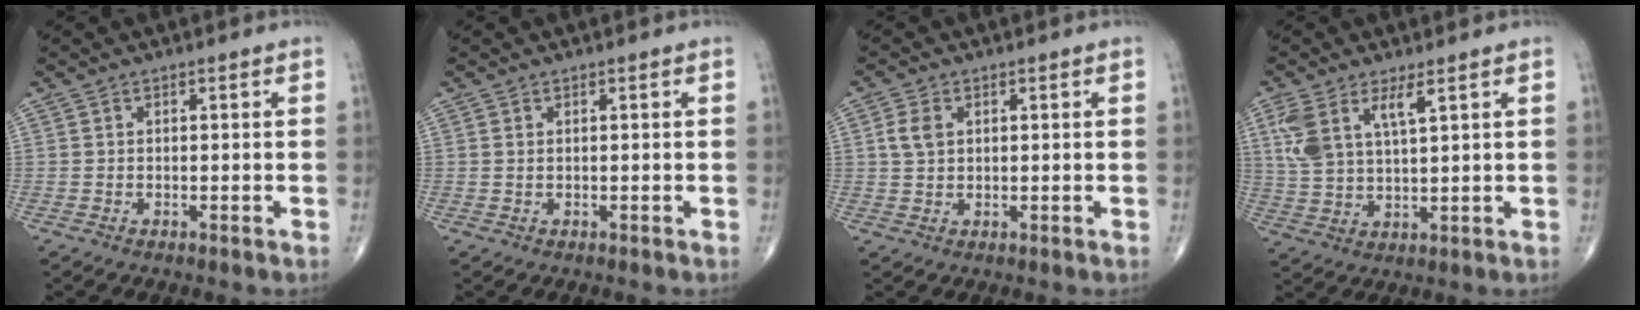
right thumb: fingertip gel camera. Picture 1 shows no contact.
{"total": 0.0}
{"total": 3.5, "force": [0.9, 2.4, 2.3], "torque": [-0.045, 0.002, 0.018]}
{"total": 8.4, "force": [3.9, 3.2, 6.7], "torque": [-0.146, -0.011, 0.086]}